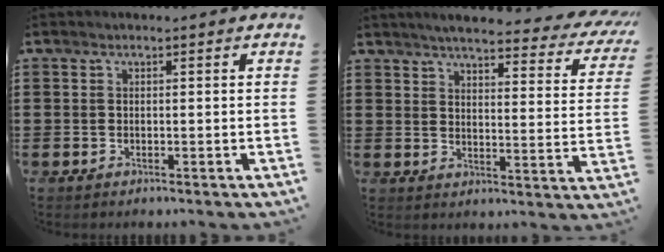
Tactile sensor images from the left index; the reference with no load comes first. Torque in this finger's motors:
{"motor_torque": [2.14, 0.00, 0.43, 0.08]}